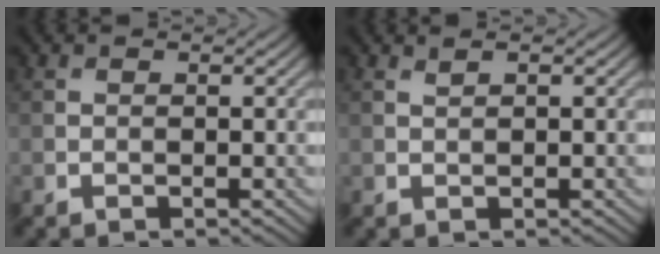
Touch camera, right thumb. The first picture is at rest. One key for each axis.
{"total": 0.9, "fx": 0.7, "fy": 0.2, "fz": 0.7, "tx": -0.017, "ty": 0.004, "tz": 0.014}